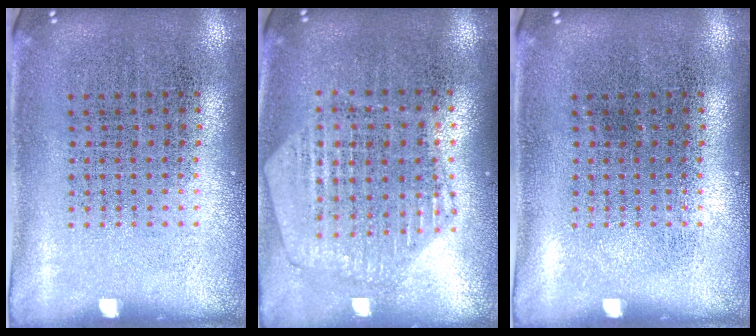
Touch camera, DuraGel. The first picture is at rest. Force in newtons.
{"total": 1.2, "press": 1.2, "slide": 0.2}
{"total": 0.0}